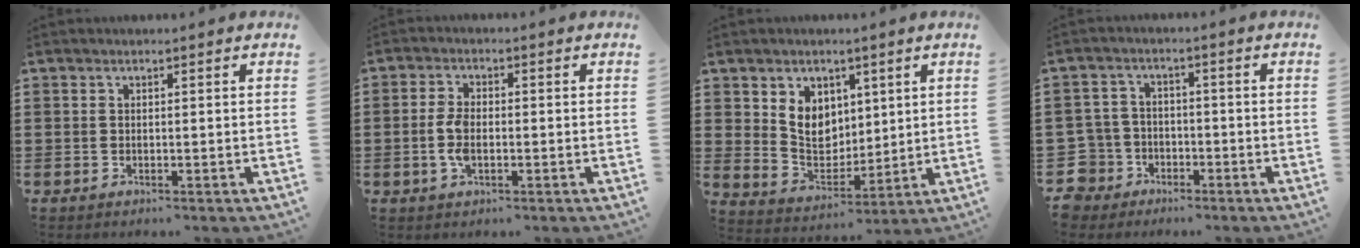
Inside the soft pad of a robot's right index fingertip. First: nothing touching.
{"total": 4.0, "force": [-0.8, 2.0, 3.4], "torque": [-0.083, -0.002, -0.020]}
{"total": 6.9, "force": [2.8, 5.6, 2.9], "torque": [-0.063, 0.002, 0.051]}
{"total": 6.4, "force": [-3.5, 5.2, 1.1], "torque": [-0.076, 0.003, -0.076]}